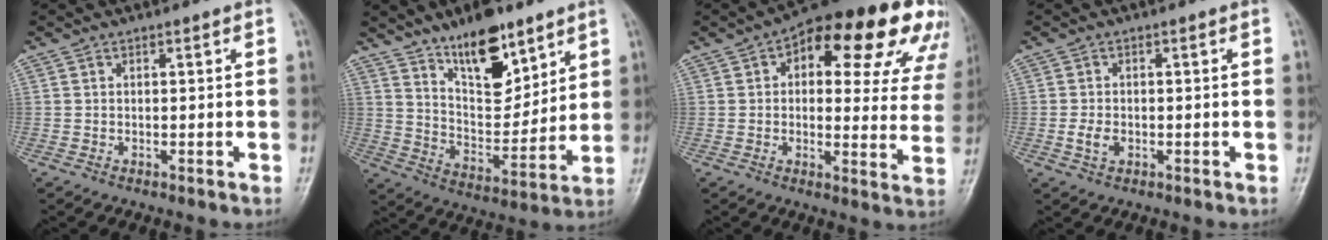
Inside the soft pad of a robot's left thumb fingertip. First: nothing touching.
{"total": 14.7, "force": [9.7, 6.3, 9.1], "torque": [-0.108, -0.068, 0.172]}
{"total": 23.2, "force": [11.2, 10.3, 17.6], "torque": [-0.194, 0.011, 0.137]}
{"total": 2.9, "force": [-0.8, 1.9, 2.0], "torque": [-0.038, 0.005, -0.014]}